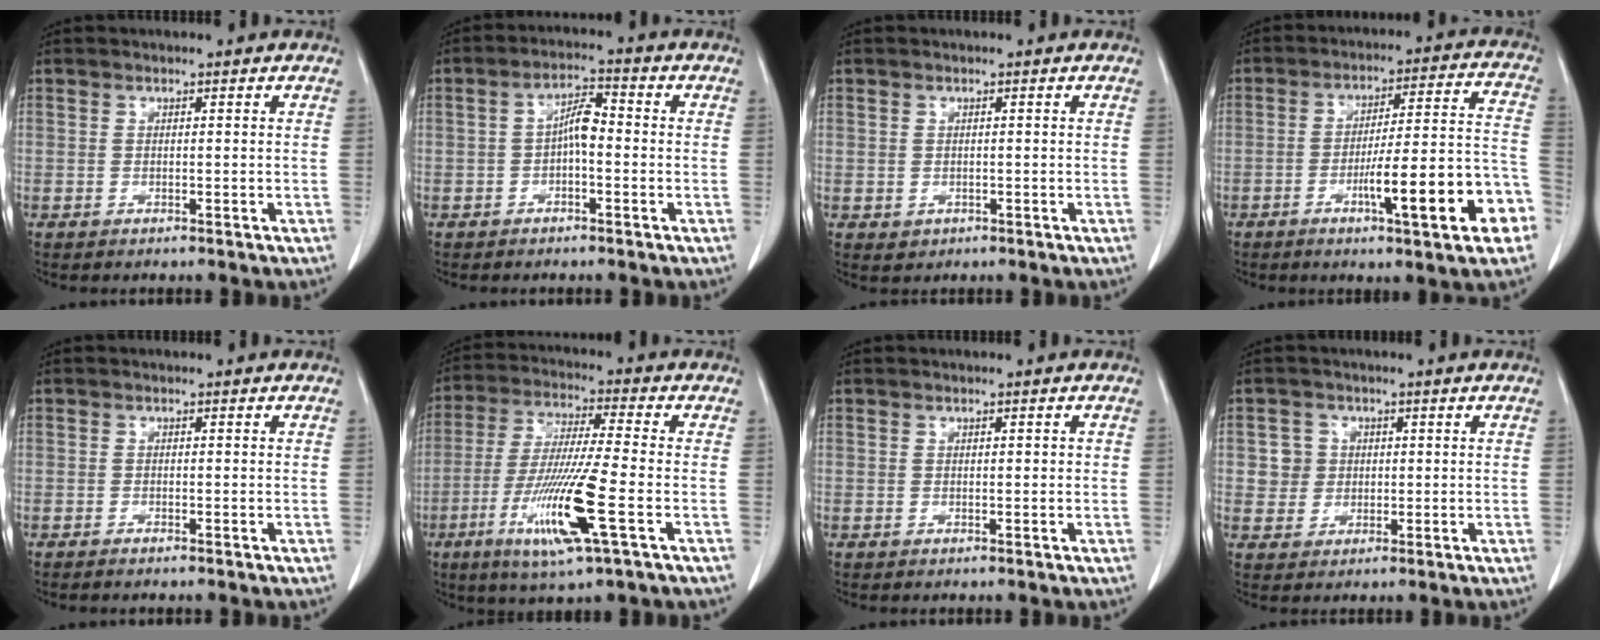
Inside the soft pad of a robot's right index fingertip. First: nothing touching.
{"total": 4.3, "force": [-0.6, 1.4, 4.0], "torque": [-0.074, 0.016, -0.012]}
{"total": 1.5, "force": [-0.3, 1.4, 0.3], "torque": [-0.004, 0.002, 0.004]}
{"total": 16.0, "force": [-6.5, 1.7, 14.5], "torque": [-0.182, 0.020, -0.088]}
{"total": 0.8, "force": [-0.7, 0.0, 0.4], "torque": [-0.010, -0.001, -0.011]}
{"total": 14.0, "force": [-5.0, 0.0, 13.1], "torque": [-0.263, -0.027, -0.095]}
{"total": 0.7, "force": [0.1, 0.3, 0.7], "torque": [-0.008, 0.002, 0.003]}
{"total": 3.5, "force": [0.6, 3.4, 0.3], "torque": [0.004, 0.009, 0.012]}